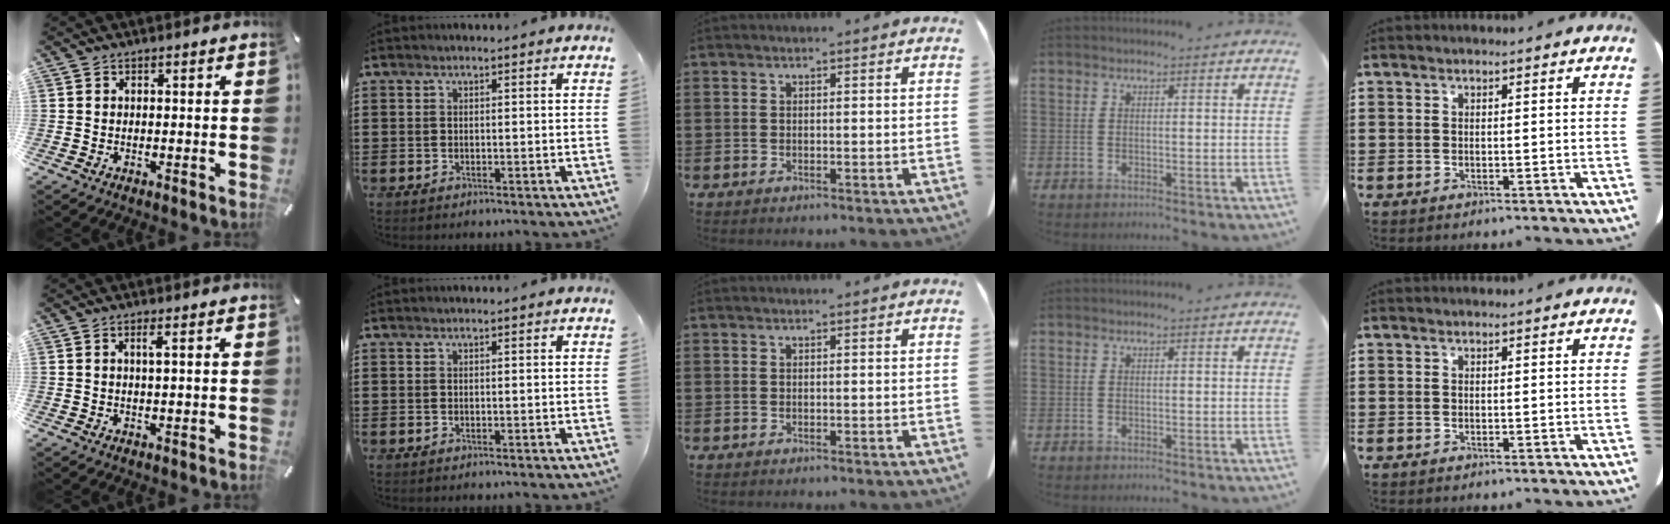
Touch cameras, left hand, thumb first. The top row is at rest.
{"thumb": {"total": 1.9, "force": [0.6, 0.1, 1.8], "torque": [-0.037, 0.000, 0.009]}}